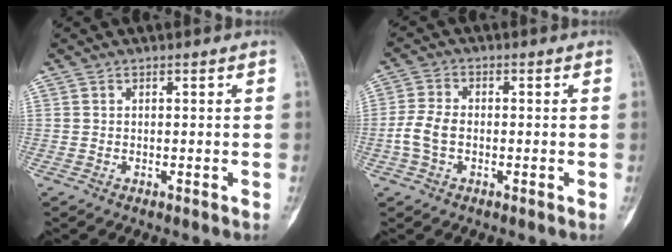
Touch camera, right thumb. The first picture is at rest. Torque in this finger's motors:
{"motor_torque": [0.19, 0.02, 0.61, -0.36, 0.17]}